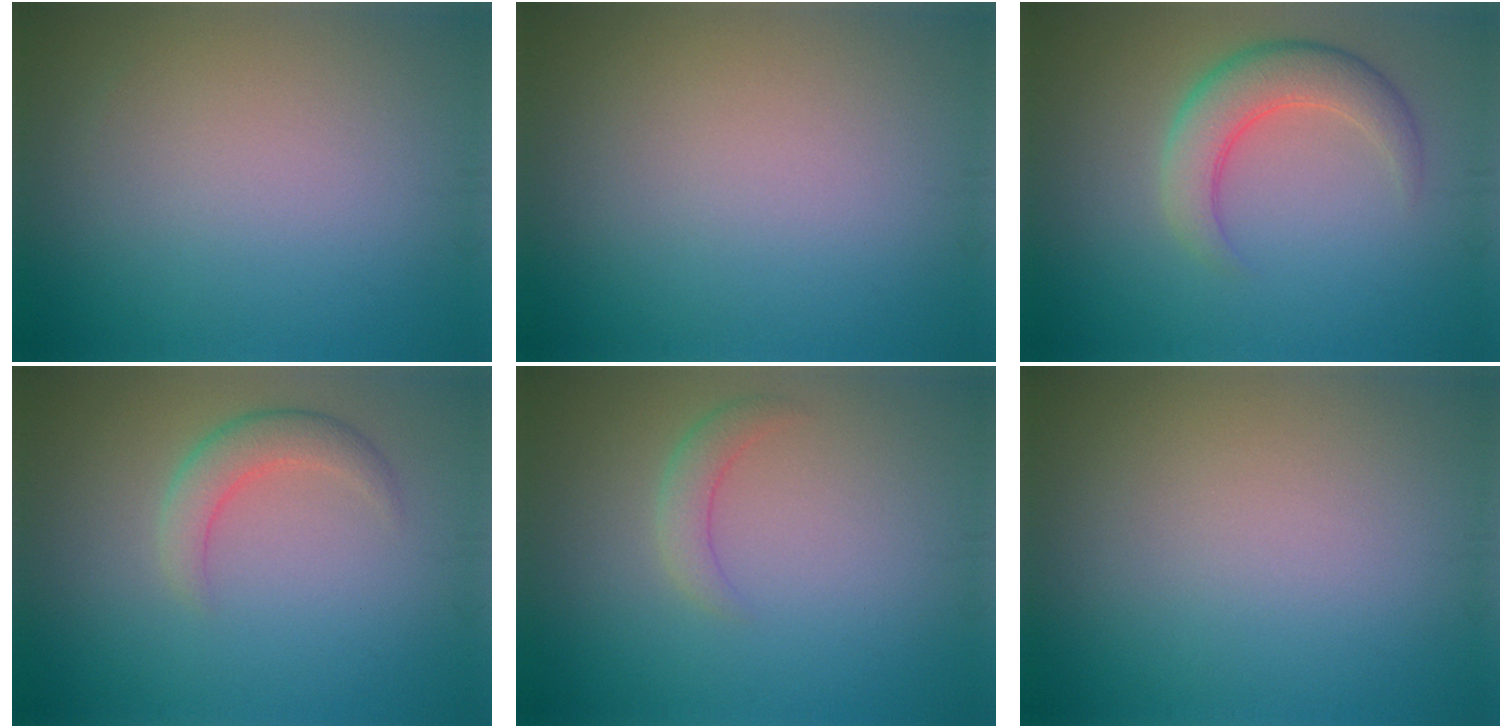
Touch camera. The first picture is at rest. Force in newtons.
{"total": 0.0}
{"total": 4.3, "press": 4.3, "slide": 0.2}
{"total": 2.6, "press": 2.6, "slide": 0.0}
{"total": 1.7, "press": 1.7, "slide": 0.0}
{"total": 0.0}